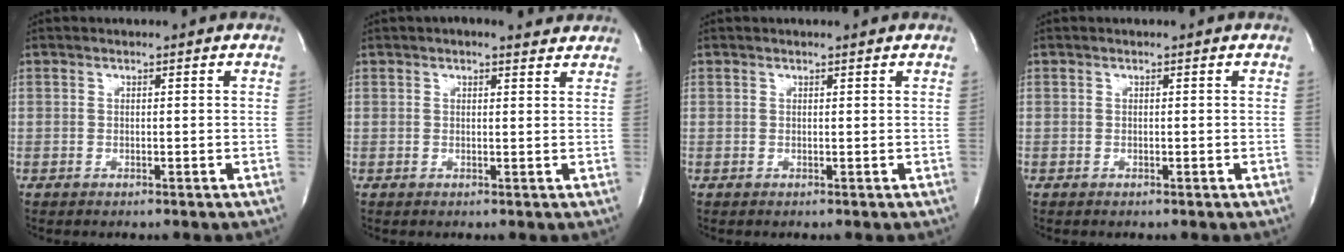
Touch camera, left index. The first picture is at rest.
{"total": 2.9, "force": [2.3, 1.1, 1.4], "torque": [-0.022, 0.009, 0.019]}
{"total": 0.0}
{"total": 0.7, "force": [-0.7, 0.0, 0.0], "torque": [0.003, -0.005, -0.012]}